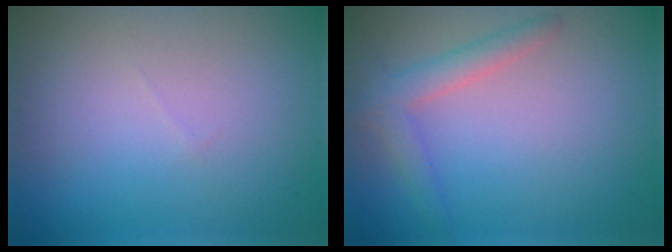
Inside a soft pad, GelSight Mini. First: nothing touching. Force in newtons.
{"total": 2.6, "press": 2.6, "slide": 0.0}